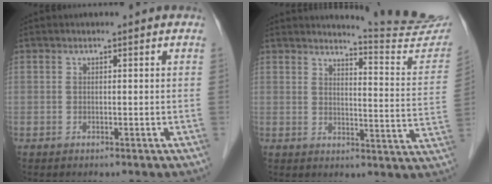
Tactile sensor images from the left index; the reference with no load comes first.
{"total": 13.1, "force": [12.9, -1.1, 1.5], "torque": [-0.018, -0.103, 0.141]}